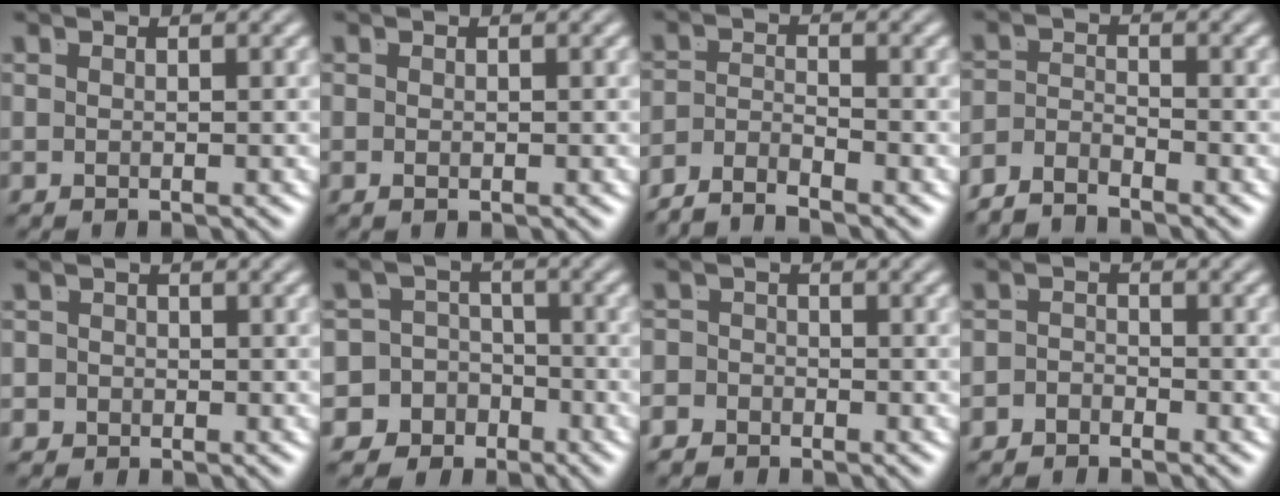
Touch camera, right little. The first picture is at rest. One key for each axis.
{"total": 0.6, "fx": -0.4, "fy": 0.2, "fz": 0.4, "tx": -0.013, "ty": -0.009, "tz": -0.001}
{"total": 4.1, "fx": -3.6, "fy": 1.4, "fz": 1.4, "tx": -0.023, "ty": -0.011, "tz": -0.061}
{"total": 3.5, "fx": -3.1, "fy": 1.4, "fz": 1.0, "tx": -0.017, "ty": -0.012, "tz": -0.055}
{"total": 2.1, "fx": -1.2, "fy": 1.7, "fz": 0.0, "tx": -0.008, "ty": -0.014, "tz": -0.019}
{"total": 12.2, "fx": -5.1, "fy": 10.8, "fz": 2.6, "tx": -0.085, "ty": -0.061, "tz": -0.089}
{"total": 2.4, "fx": -2.0, "fy": 1.2, "fz": -0.2, "tx": 0.001, "ty": -0.017, "tz": -0.033}
{"total": 2.1, "fx": -2.0, "fy": 0.4, "fz": -0.2, "tx": 0.006, "ty": -0.016, "tz": -0.031}